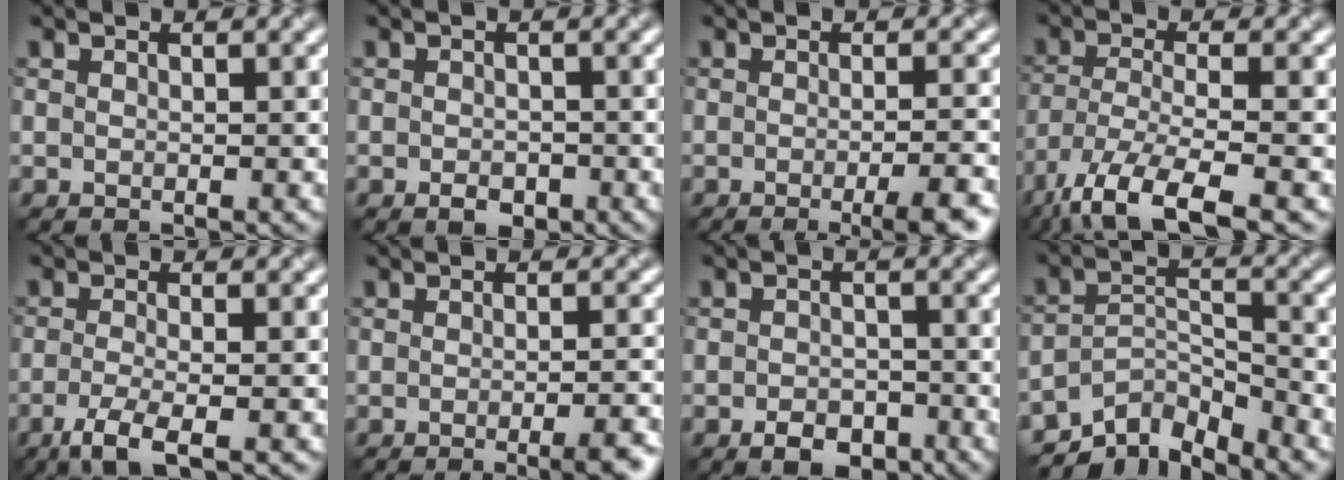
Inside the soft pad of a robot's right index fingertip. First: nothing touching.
{"total": 1.6, "force": [-0.7, 1.1, 1.0], "torque": [-0.015, -0.003, -0.016]}
{"total": 4.1, "force": [-2.0, 0.8, 3.5], "torque": [-0.045, -0.003, -0.033]}
{"total": 7.8, "force": [-5.2, 2.0, 5.4], "torque": [-0.107, -0.013, -0.105]}
{"total": 3.3, "force": [-1.5, 0.8, 2.8], "torque": [-0.058, -0.007, -0.039]}
{"total": 3.6, "force": [-1.9, 0.8, 2.9], "torque": [-0.034, -0.001, -0.031]}
{"total": 2.9, "force": [-1.6, 1.9, 1.5], "torque": [-0.018, 0.000, -0.032]}
{"total": 5.6, "force": [-4.7, 1.9, 2.4], "torque": [-0.034, -0.006, -0.088]}